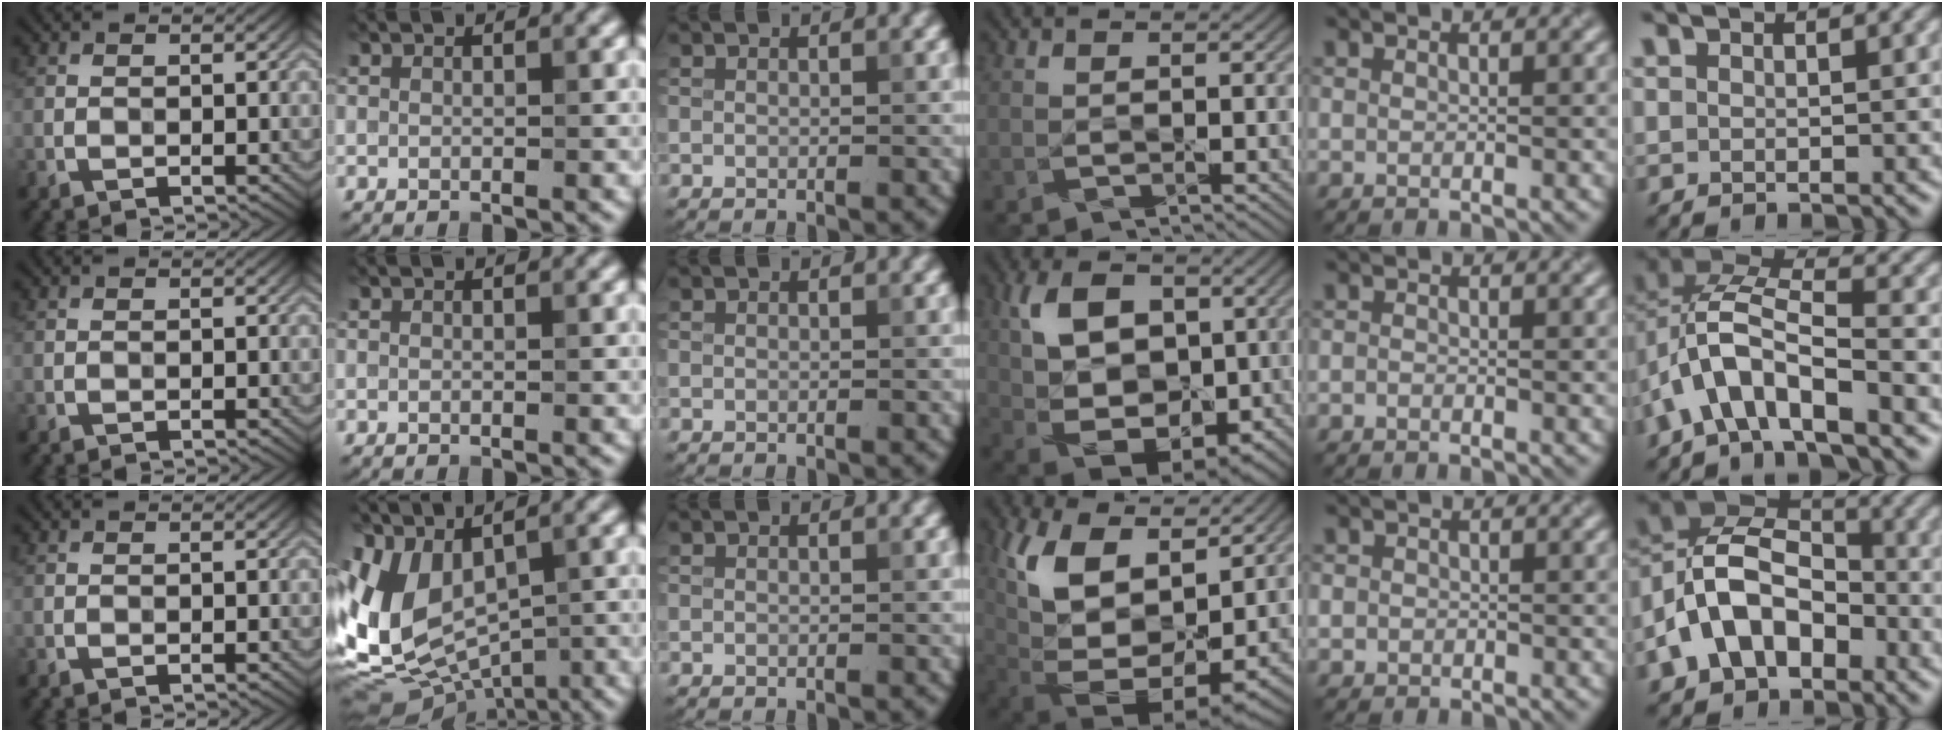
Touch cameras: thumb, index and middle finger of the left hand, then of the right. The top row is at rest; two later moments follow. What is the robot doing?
{"motion": "wipe", "object": "whiteboard"}